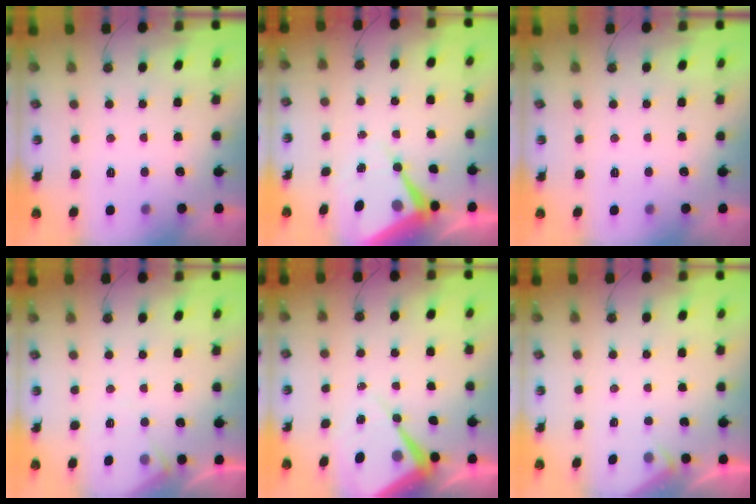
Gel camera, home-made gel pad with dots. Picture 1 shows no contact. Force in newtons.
{"total": 9.1, "press": 9.1, "slide": 0.3}
{"total": 0.0}
{"total": 5.0, "press": 4.9, "slide": 0.7}
{"total": 8.7, "press": 8.7, "slide": 0.7}
{"total": 2.8, "press": 2.7, "slide": 0.4}